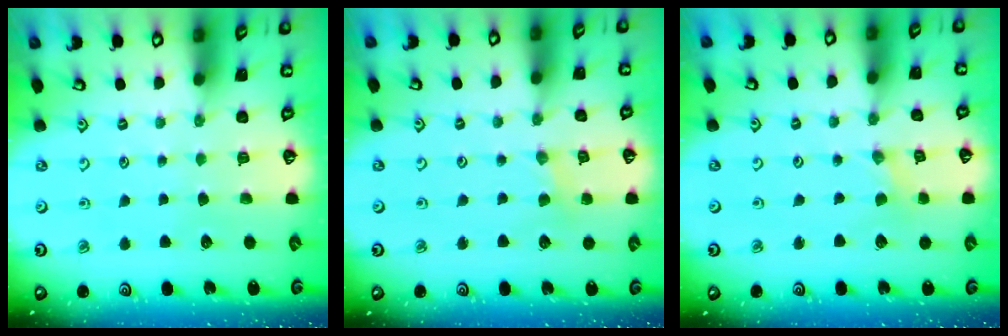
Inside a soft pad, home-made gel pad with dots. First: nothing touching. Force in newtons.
{"total": 1.9, "press": 1.8, "slide": 0.4}
{"total": 0.7, "press": 0.7, "slide": 0.1}